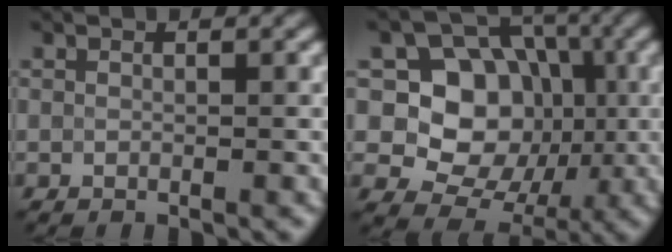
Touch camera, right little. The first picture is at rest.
{"total": 9.7, "force": [0.1, 8.4, 4.9], "torque": [-0.066, 0.002, -0.023]}